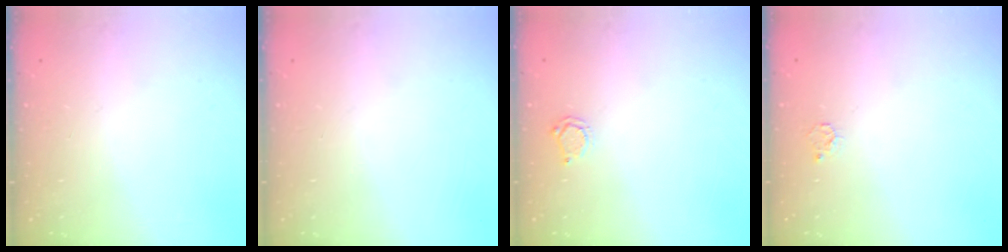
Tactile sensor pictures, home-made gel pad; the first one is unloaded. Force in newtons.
{"total": 0.0}
{"total": 4.2, "press": 4.2, "slide": 0.2}
{"total": 3.3, "press": 3.3, "slide": 0.3}